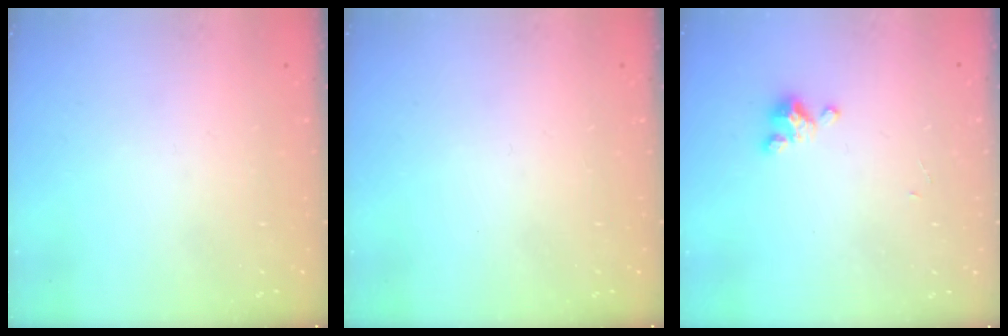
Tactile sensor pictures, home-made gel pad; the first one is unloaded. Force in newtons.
{"total": 0.0}
{"total": 2.3, "press": 2.2, "slide": 0.4}